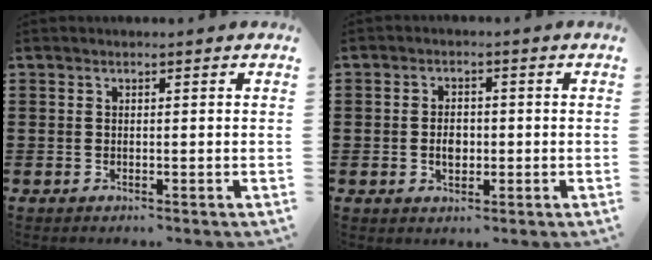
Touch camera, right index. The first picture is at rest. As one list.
[{"total": 3.1, "force": [-0.4, 2.1, 2.3], "torque": [-0.038, 0.002, -0.010]}]